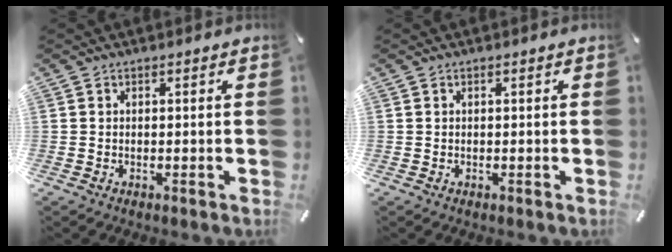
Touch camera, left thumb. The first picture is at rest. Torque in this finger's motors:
{"motor_torque": [-0.09, 0.08, -0.05, 0.03, 0.00]}